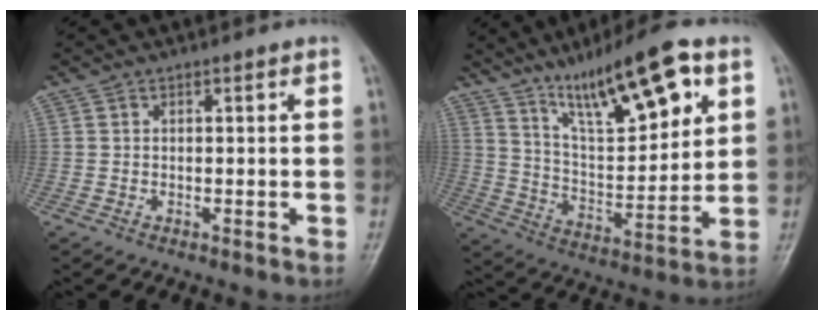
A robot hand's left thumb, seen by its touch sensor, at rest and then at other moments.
{"total": 18.4, "force": [10.2, 5.3, 14.3], "torque": [-0.204, -0.042, 0.179]}